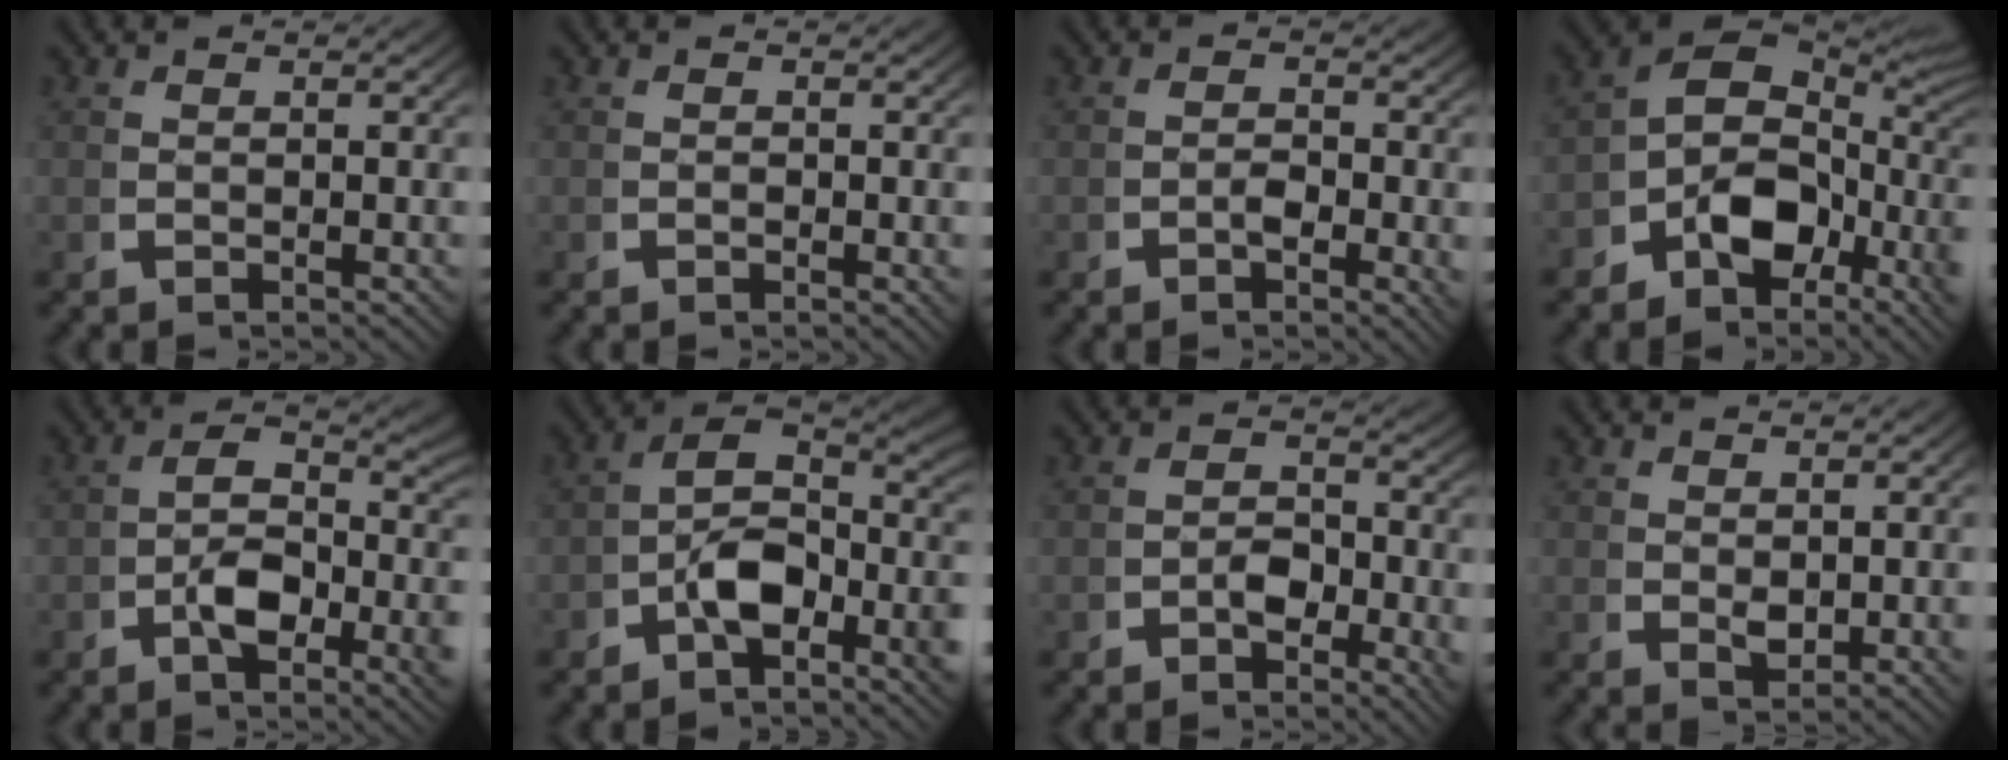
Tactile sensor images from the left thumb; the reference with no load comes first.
{"total": 0.7, "force": [-0.3, 0.4, 0.4], "torque": [-0.007, 0.000, -0.007]}
{"total": 1.9, "force": [-0.7, 1.2, 1.3], "torque": [-0.023, -0.006, -0.016]}
{"total": 8.8, "force": [-0.3, 5.8, 6.7], "torque": [-0.113, -0.012, -0.009]}
{"total": 5.2, "force": [-0.8, 3.0, 4.2], "torque": [-0.073, -0.015, -0.018]}
{"total": 7.0, "force": [-1.1, 4.5, 5.2], "torque": [-0.097, -0.020, -0.021]}
{"total": 2.8, "force": [-0.8, 2.1, 1.7], "torque": [-0.024, -0.013, -0.014]}
{"total": 1.6, "force": [0.5, 0.9, 1.1], "torque": [-0.016, -0.006, 0.015]}